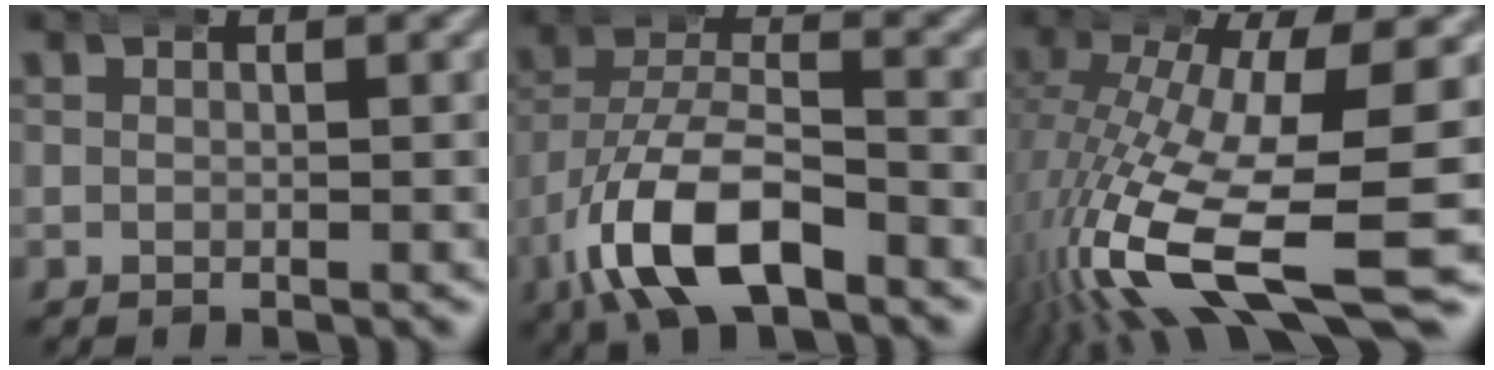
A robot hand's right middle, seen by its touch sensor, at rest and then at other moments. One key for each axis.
{"total": 8.1, "fx": -3.1, "fy": 4.2, "fz": 6.2, "tx": -0.125, "ty": -0.022, "tz": -0.046}
{"total": 11.6, "fx": -4.5, "fy": 3.9, "fz": 10.0, "tx": -0.190, "ty": -0.038, "tz": -0.052}